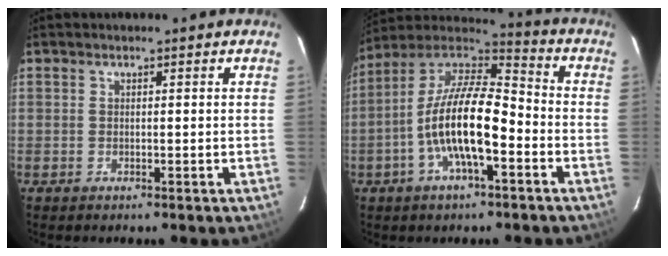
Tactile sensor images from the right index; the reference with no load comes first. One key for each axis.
{"total": 15.7, "fx": -4.8, "fy": 5.2, "fz": 14.0, "tx": -0.269, "ty": 0.001, "tz": -0.099}